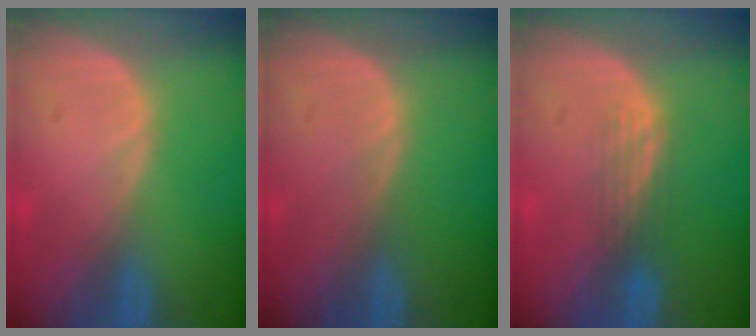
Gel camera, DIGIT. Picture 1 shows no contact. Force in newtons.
{"total": 0.0}
{"total": 2.8, "press": 2.5, "slide": 1.3}